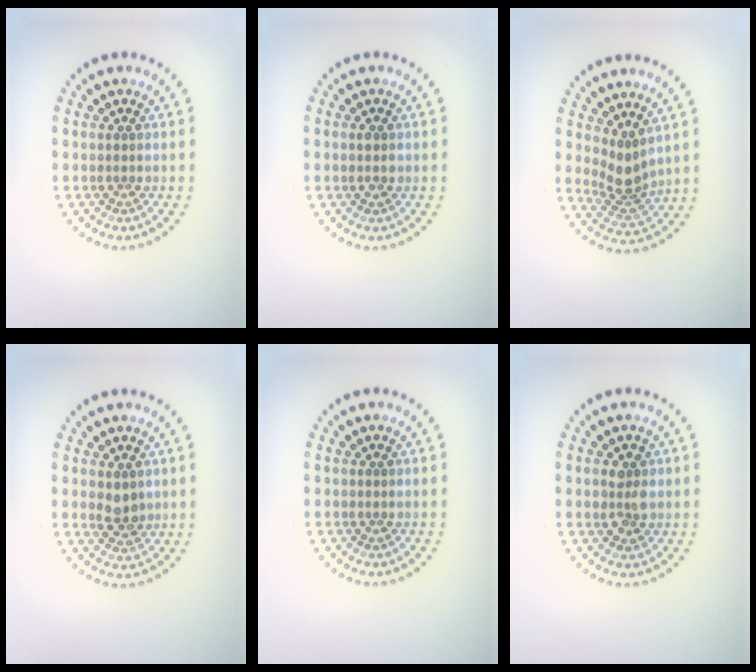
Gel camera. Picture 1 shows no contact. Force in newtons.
{"total": 1.3, "press": 1.3, "slide": 0.1}
{"total": 2.8, "press": 2.0, "slide": 2.0}
{"total": 2.2, "press": 2.1, "slide": 0.5}
{"total": 0.0}
{"total": 1.9, "press": 1.9, "slide": 0.5}